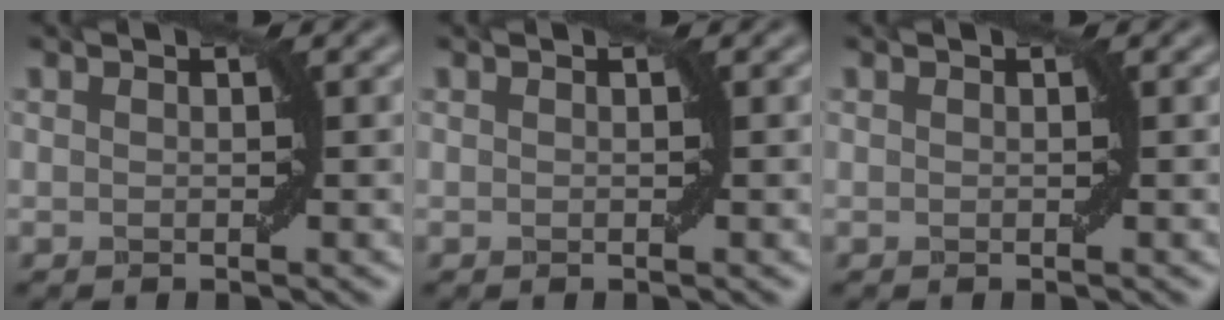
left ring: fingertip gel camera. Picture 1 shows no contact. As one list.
[{"total": 0.0}, {"total": 0.0}]